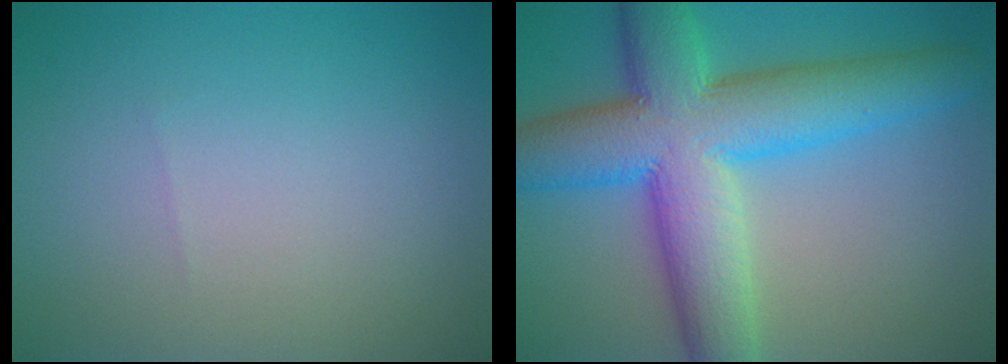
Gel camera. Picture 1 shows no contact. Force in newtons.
{"total": 11.8, "press": 11.8, "slide": 0.1}